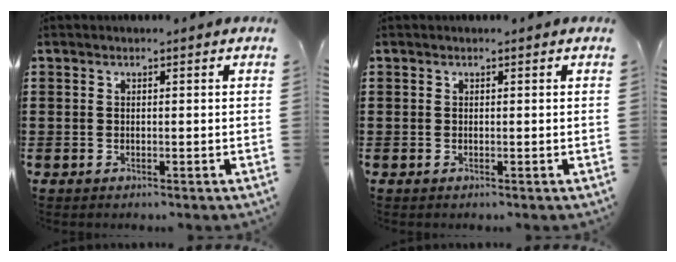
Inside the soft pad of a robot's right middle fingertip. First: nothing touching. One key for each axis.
{"total": 0.0}